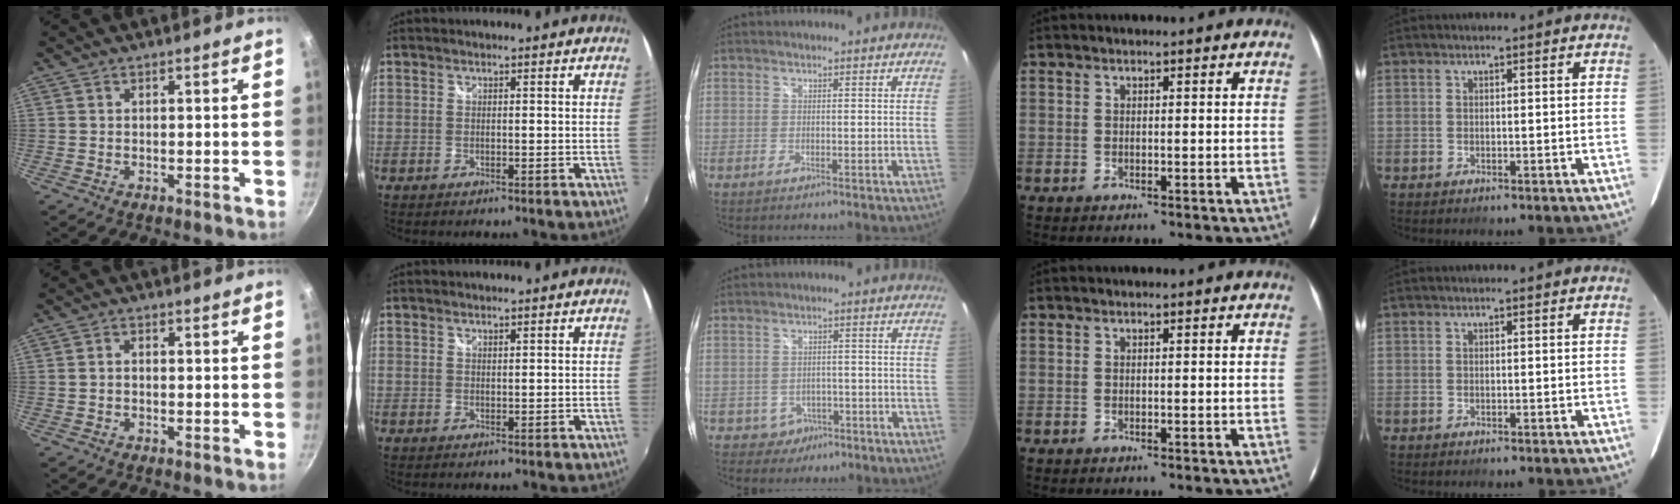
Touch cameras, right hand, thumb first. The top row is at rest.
{"thumb": {"total": 1.3, "force": [-0.3, 0.9, 0.9], "torque": [-0.017, 0.009, -0.007]}, "index": {"total": 0.6, "force": [0.6, 0.2, 0.2], "torque": [-0.003, 0.002, 0.011]}, "middle": {"total": 4.1, "force": [-1.6, 3.6, 1.0], "torque": [-0.034, 0.005, -0.014]}}